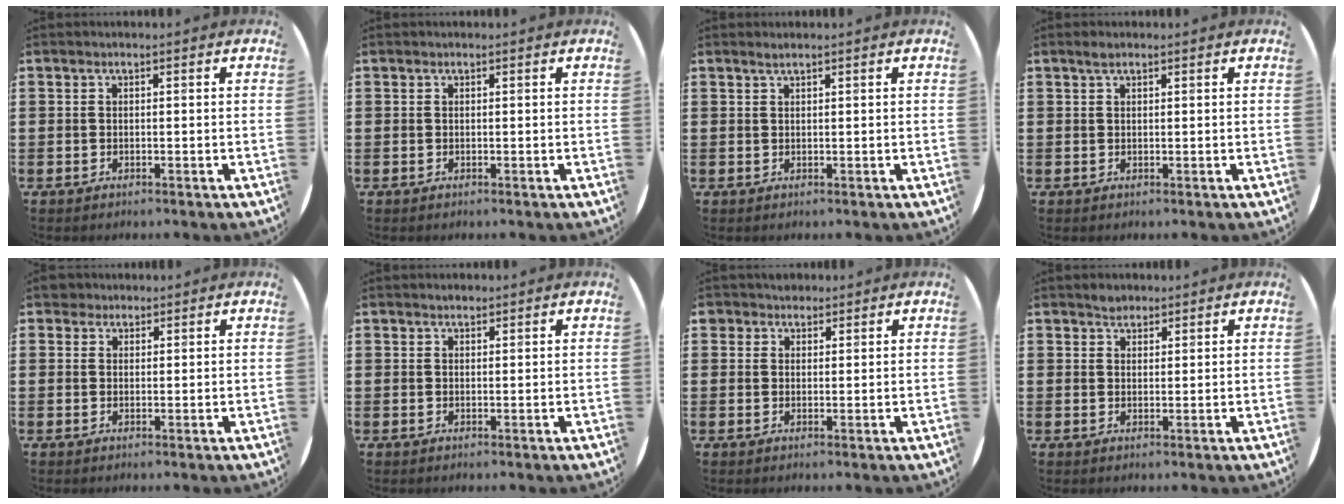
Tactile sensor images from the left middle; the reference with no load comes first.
{"total": 0.0}
{"total": 0.8, "force": [0.7, -0.1, 0.4], "torque": [-0.006, 0.001, 0.013]}
{"total": 1.0, "force": [0.8, 0.3, 0.5], "torque": [-0.010, 0.003, 0.014]}
{"total": 2.1, "force": [1.8, 1.1, 0.2], "torque": [-0.001, 0.005, 0.035]}
{"total": 1.0, "force": [0.9, 0.3, 0.1], "torque": [-0.003, 0.002, 0.018]}
{"total": 2.2, "force": [1.9, 1.2, 0.0], "torque": [0.004, 0.005, 0.036]}
{"total": 1.8, "force": [1.6, 0.7, 0.0], "torque": [0.007, -0.001, 0.030]}